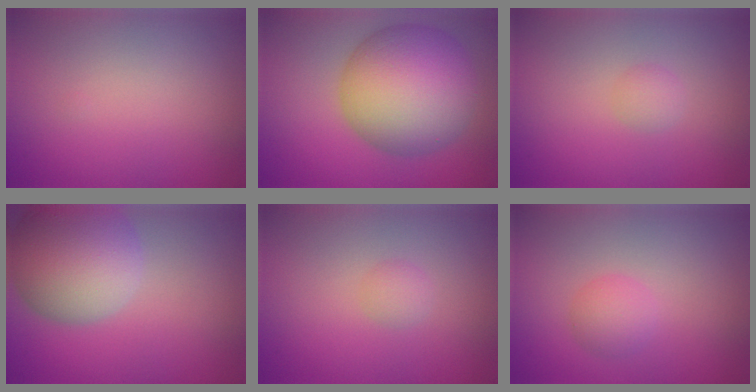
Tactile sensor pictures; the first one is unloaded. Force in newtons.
{"total": 11.2, "press": 11.2, "slide": 0.5}
{"total": 1.0, "press": 1.0, "slide": 0.1}
{"total": 9.6, "press": 9.6, "slide": 0.6}
{"total": 1.0, "press": 1.0, "slide": 0.1}
{"total": 1.9, "press": 1.9, "slide": 0.1}